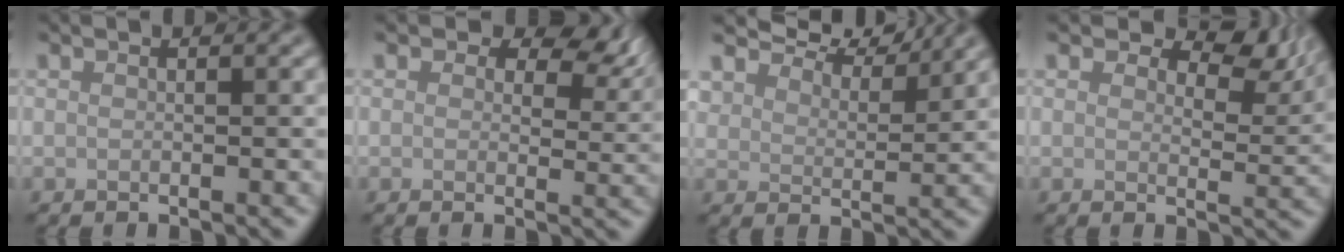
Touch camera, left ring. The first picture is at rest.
{"total": 6.5, "force": [3.2, 3.9, 4.2], "torque": [-0.054, -0.006, 0.039]}
{"total": 7.3, "force": [6.7, 2.0, 2.1], "torque": [-0.047, 0.007, 0.094]}
{"total": 6.6, "force": [4.1, 3.4, 3.8], "torque": [-0.046, -0.002, 0.052]}